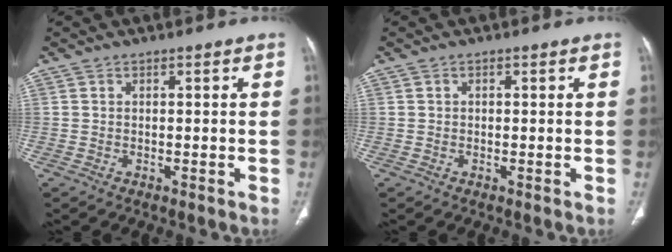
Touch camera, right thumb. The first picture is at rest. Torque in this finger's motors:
{"motor_torque": [0.16, -0.09, -0.18, 0.05, 0.02]}